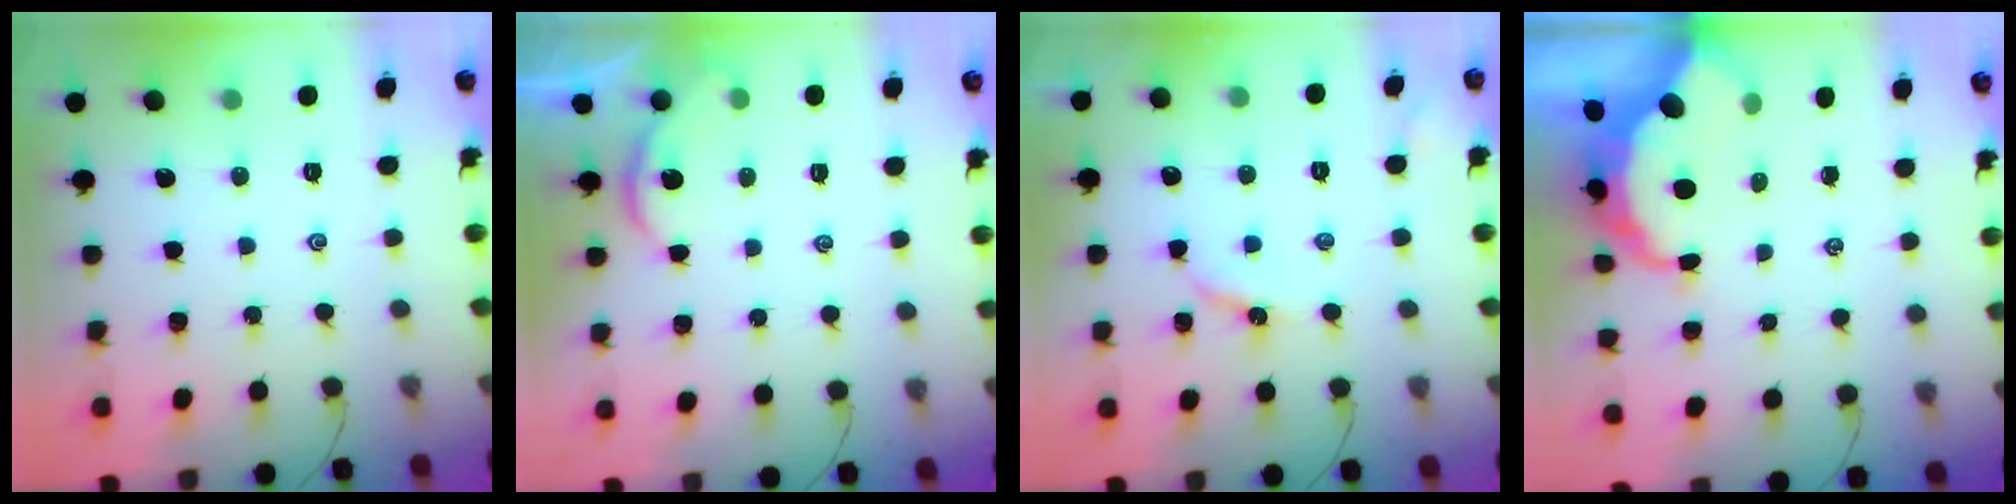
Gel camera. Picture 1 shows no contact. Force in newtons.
{"total": 1.2, "press": 1.1, "slide": 0.1}
{"total": 5.4, "press": 5.4, "slide": 0.7}
{"total": 7.4, "press": 7.4, "slide": 0.8}